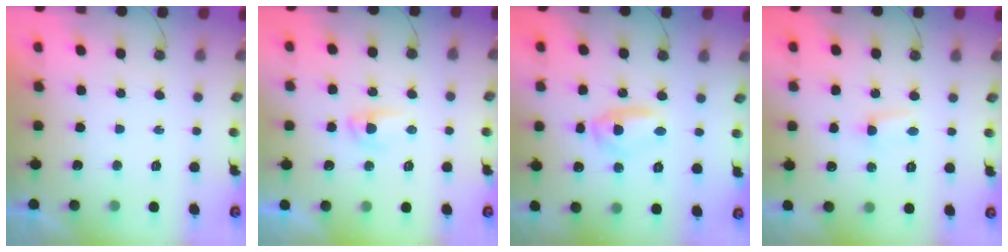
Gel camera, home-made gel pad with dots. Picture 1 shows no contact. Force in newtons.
{"total": 2.9, "press": 2.9, "slide": 0.5}
{"total": 6.1, "press": 4.8, "slide": 3.7}
{"total": 2.8, "press": 2.8, "slide": 0.3}